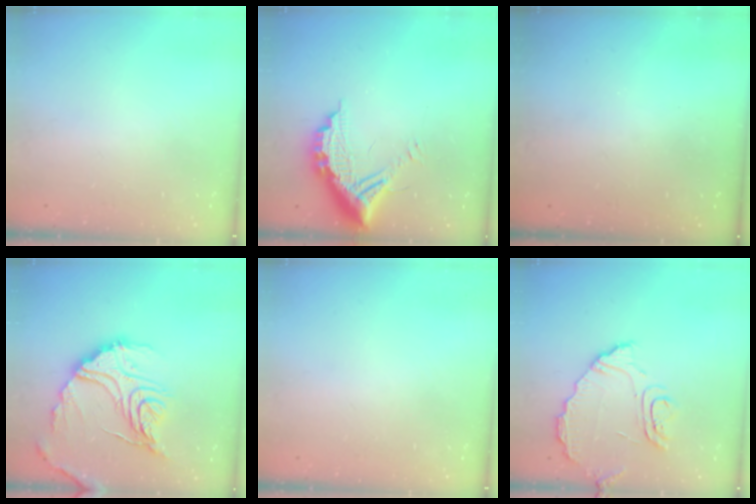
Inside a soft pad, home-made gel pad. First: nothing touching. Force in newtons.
{"total": 13.8, "press": 13.8, "slide": 1.3}
{"total": 3.3, "press": 3.3, "slide": 0.1}
{"total": 22.4, "press": 22.3, "slide": 2.2}
{"total": 0.0}
{"total": 9.3, "press": 9.3, "slide": 0.7}